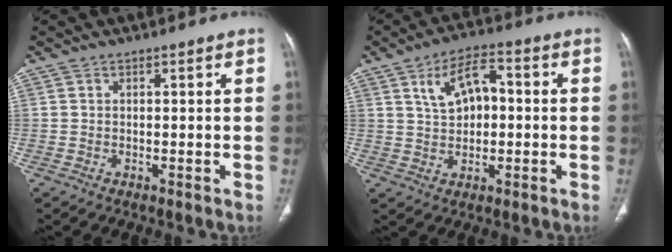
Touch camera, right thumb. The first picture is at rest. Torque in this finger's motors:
{"motor_torque": [0.02, 0.02, 0.03, -0.03, 0.07]}